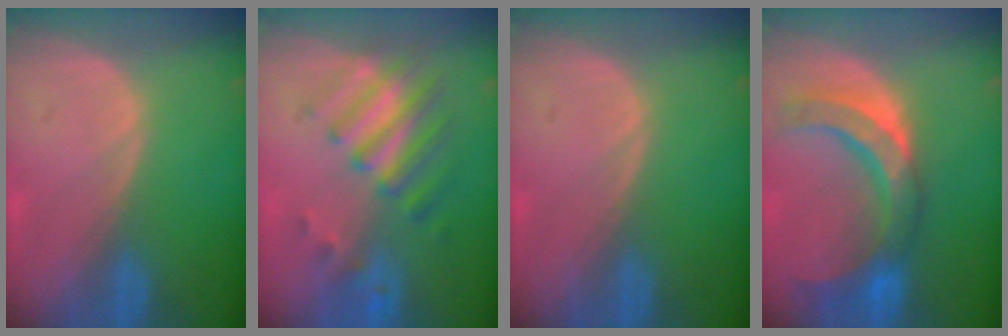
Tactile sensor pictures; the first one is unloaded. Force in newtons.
{"total": 7.9, "press": 7.0, "slide": 3.8}
{"total": 0.0}
{"total": 9.8, "press": 9.4, "slide": 2.9}